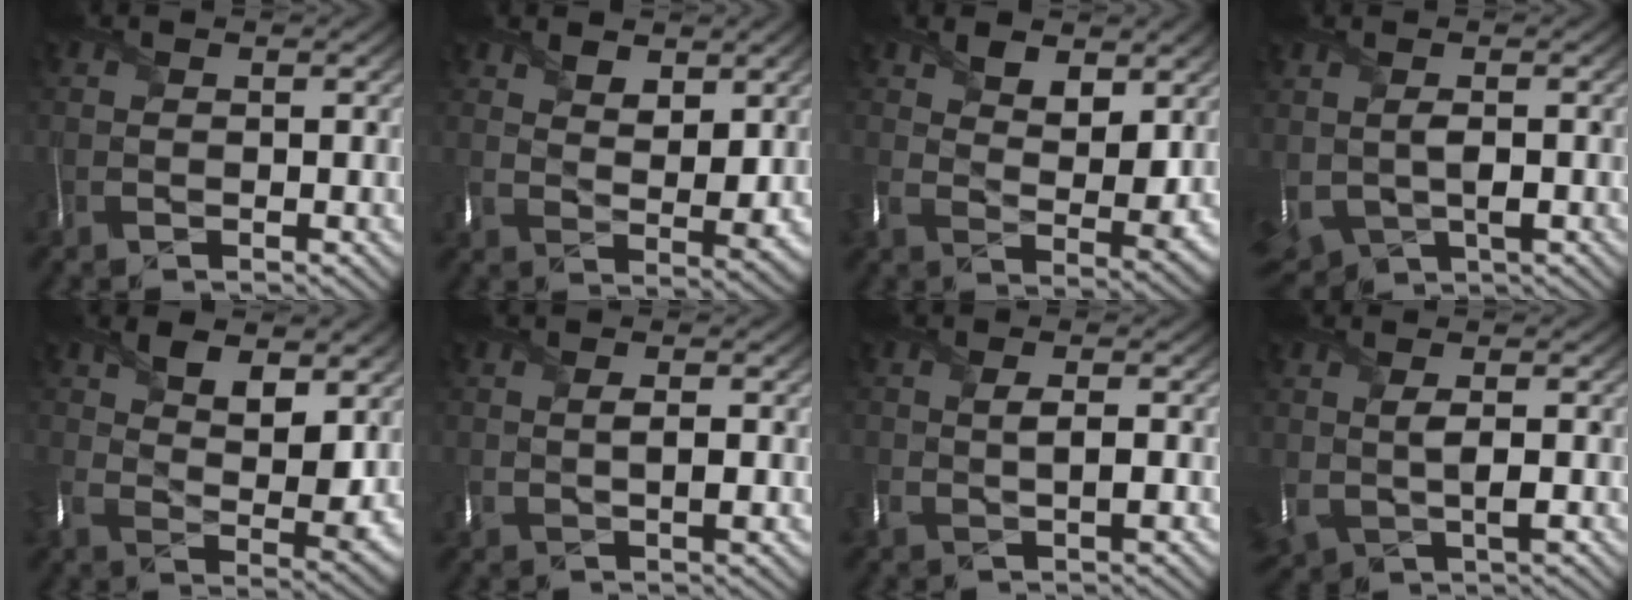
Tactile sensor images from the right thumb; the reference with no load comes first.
{"total": 4.5, "force": [3.3, 2.3, 2.1], "torque": [-0.034, -0.011, 0.064]}
{"total": 7.1, "force": [4.0, 4.3, 4.0], "torque": [-0.084, -0.015, 0.073]}
{"total": 5.2, "force": [-0.3, 3.4, 3.8], "torque": [-0.095, -0.017, -0.007]}
{"total": 8.0, "force": [4.2, 4.7, 4.9], "torque": [-0.101, -0.013, 0.076]}
{"total": 1.6, "force": [0.5, 0.4, 1.4], "torque": [-0.029, 0.003, 0.008]}
{"total": 2.9, "force": [0.0, 1.0, 2.7], "torque": [-0.057, 0.000, -0.008]}
{"total": 3.7, "force": [0.5, 2.2, 2.9], "torque": [-0.074, -0.008, 0.012]}